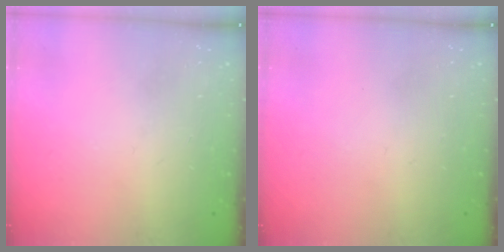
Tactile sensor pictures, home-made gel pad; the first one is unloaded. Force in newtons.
{"total": 0.0}